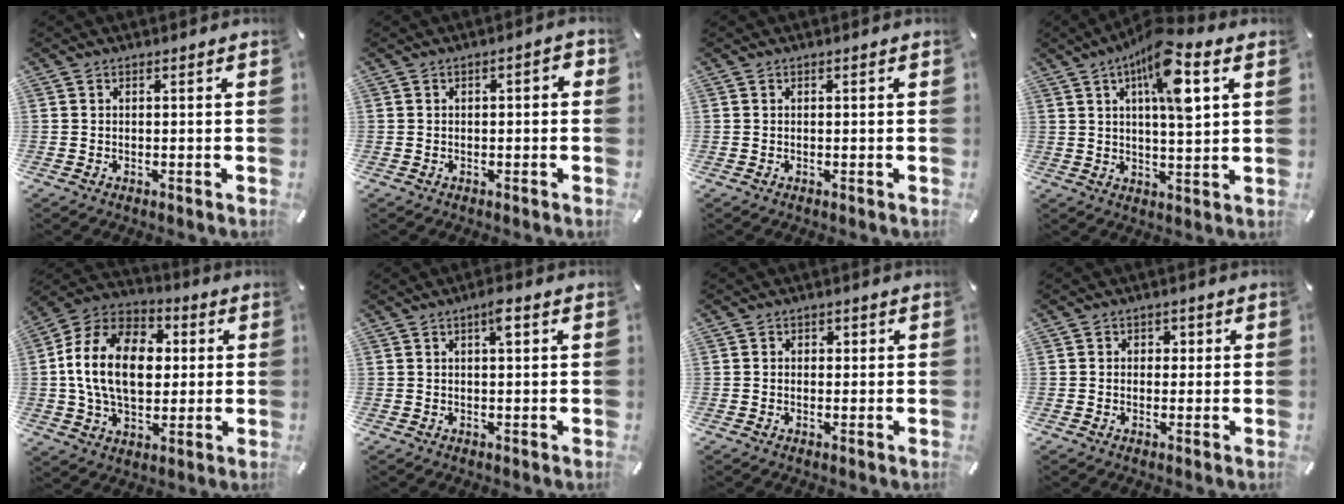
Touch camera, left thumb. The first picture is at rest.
{"total": 2.3, "force": [-0.8, 1.0, 1.9], "torque": [-0.031, 0.008, -0.015]}
{"total": 0.0}
{"total": 12.7, "force": [5.3, 3.5, 11.0], "torque": [-0.174, -0.015, 0.084]}
{"total": 18.5, "force": [0.7, 13.0, 13.2], "torque": [-0.279, 0.013, 0.005]}
{"total": 3.2, "force": [1.1, 0.8, 2.9], "torque": [-0.051, 0.001, 0.015]}
{"total": 1.5, "force": [-0.1, 1.3, 0.7], "torque": [-0.006, 0.004, -0.006]}
{"total": 2.1, "force": [-0.4, 1.8, 0.9], "torque": [-0.012, 0.006, -0.013]}